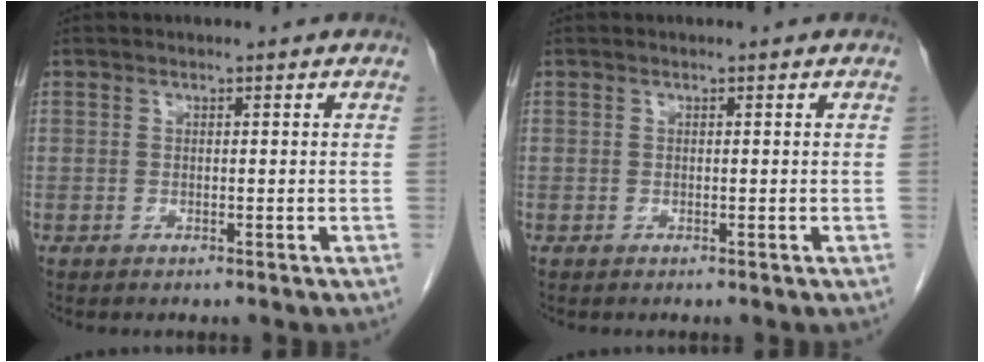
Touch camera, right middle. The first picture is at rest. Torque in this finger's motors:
{"motor_torque": [0.00, 0.00, 0.00, -0.01]}